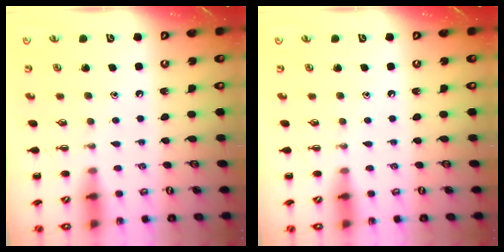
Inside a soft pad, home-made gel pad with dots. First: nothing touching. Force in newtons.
{"total": 0.0}